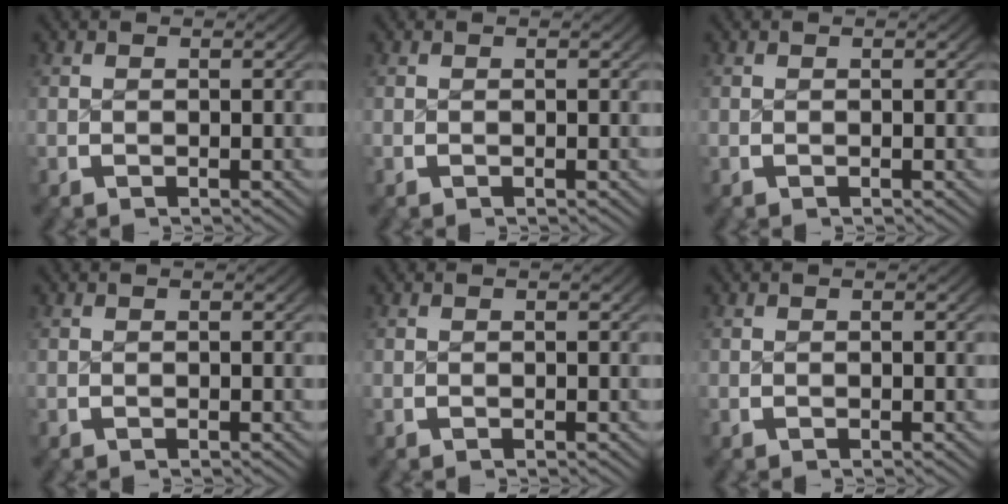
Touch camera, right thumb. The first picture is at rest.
{"total": 0.0}
{"total": 0.0}
{"total": 0.0}
{"total": 0.0}
{"total": 0.0}